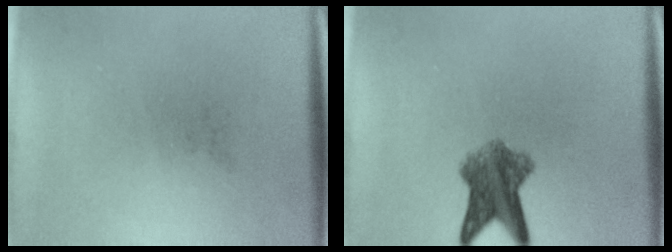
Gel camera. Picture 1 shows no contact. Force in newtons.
{"total": 6.1}